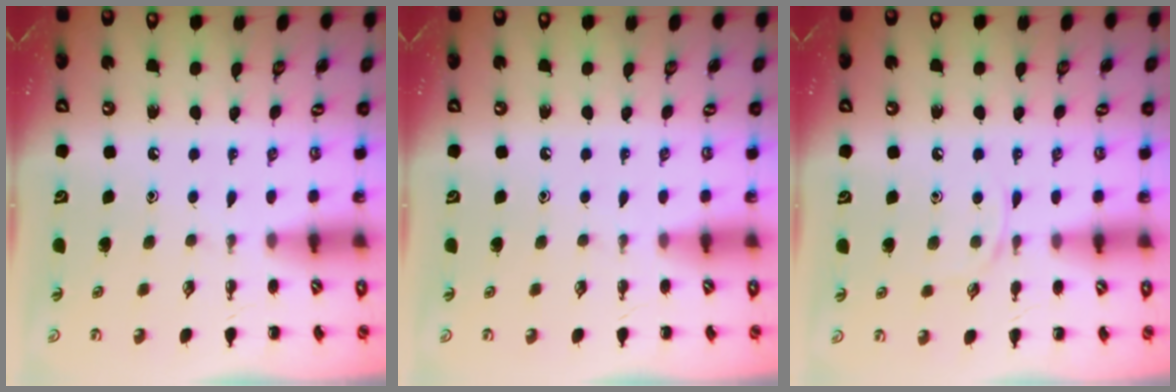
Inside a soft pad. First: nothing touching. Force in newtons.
{"total": 0.0}
{"total": 4.3, "press": 4.1, "slide": 1.3}